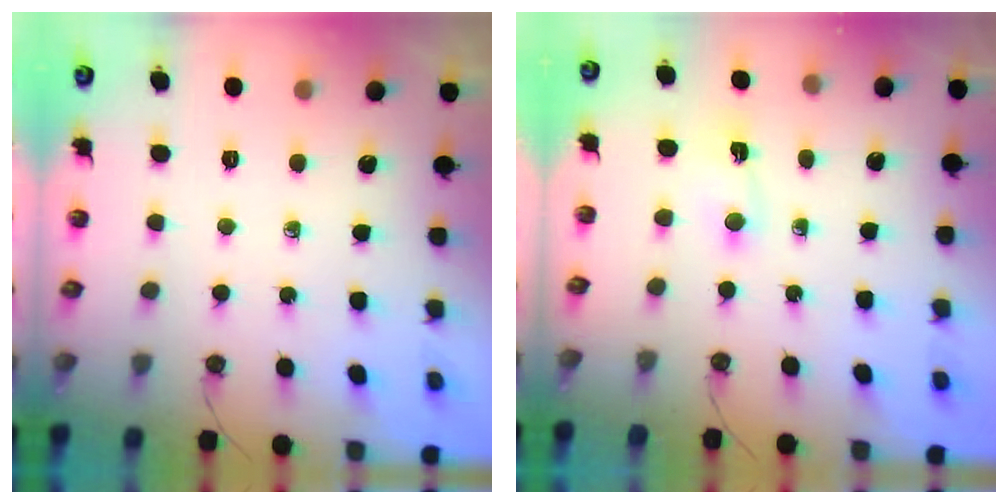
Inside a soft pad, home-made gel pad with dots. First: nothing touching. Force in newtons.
{"total": 1.6, "press": 1.3, "slide": 0.9}